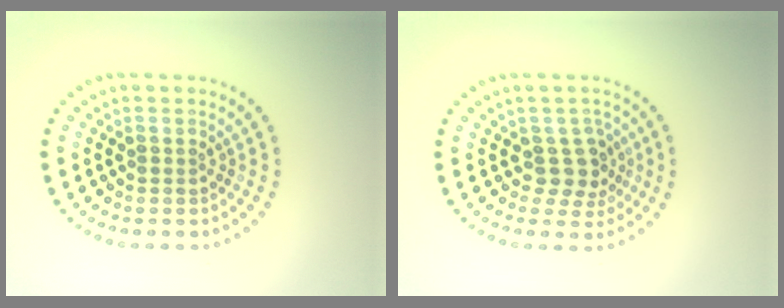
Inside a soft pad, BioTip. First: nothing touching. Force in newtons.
{"total": 2.7, "press": 2.1, "slide": 1.7}